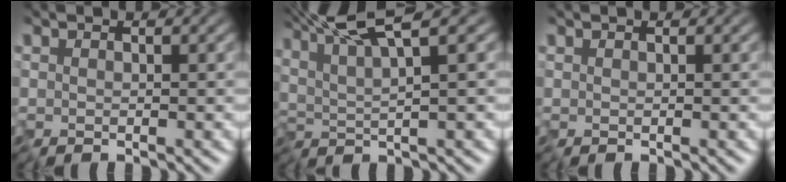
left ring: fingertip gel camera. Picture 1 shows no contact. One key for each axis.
{"total": 9.4, "fx": 5.7, "fy": 1.9, "fz": 7.2, "tx": -0.121, "ty": 0.019, "tz": 0.074}
{"total": 0.0}